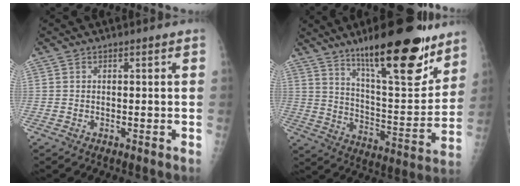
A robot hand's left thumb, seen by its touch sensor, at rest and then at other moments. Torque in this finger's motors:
{"motor_torque": [1.26, -0.10, 1.47, -1.31, 0.14]}